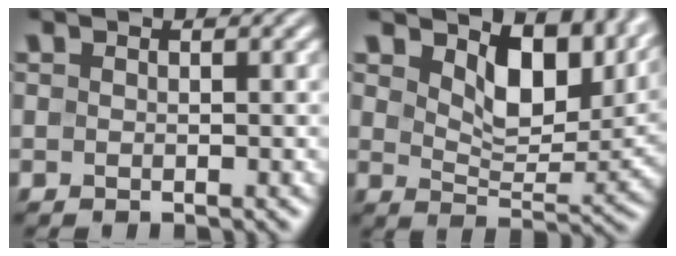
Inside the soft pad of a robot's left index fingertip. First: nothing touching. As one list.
[{"total": 8.1, "force": [4.2, 4.3, 5.4], "torque": [-0.084, -0.017, 0.069]}]